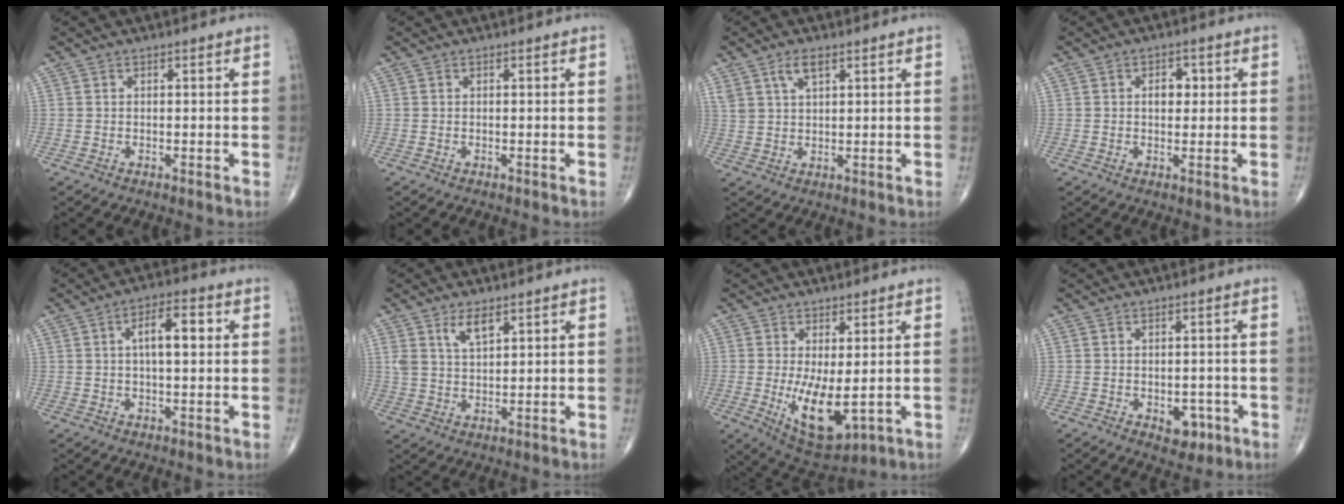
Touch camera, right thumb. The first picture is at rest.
{"total": 0.0}
{"total": 4.3, "force": [2.5, 1.8, 3.0], "torque": [-0.055, -0.006, 0.052]}
{"total": 3.4, "force": [0.6, 2.3, 2.4], "torque": [-0.020, 0.004, 0.007]}
{"total": 7.0, "force": [1.3, 2.7, 6.3], "torque": [-0.095, 0.012, 0.017]}
{"total": 4.7, "force": [2.8, 1.9, 3.3], "torque": [-0.056, -0.016, 0.057]}
{"total": 9.8, "force": [-1.1, 4.0, 8.9], "torque": [-0.141, -0.027, 0.001]}
{"total": 4.5, "force": [-1.6, 2.9, 3.0], "torque": [-0.017, 0.008, -0.014]}